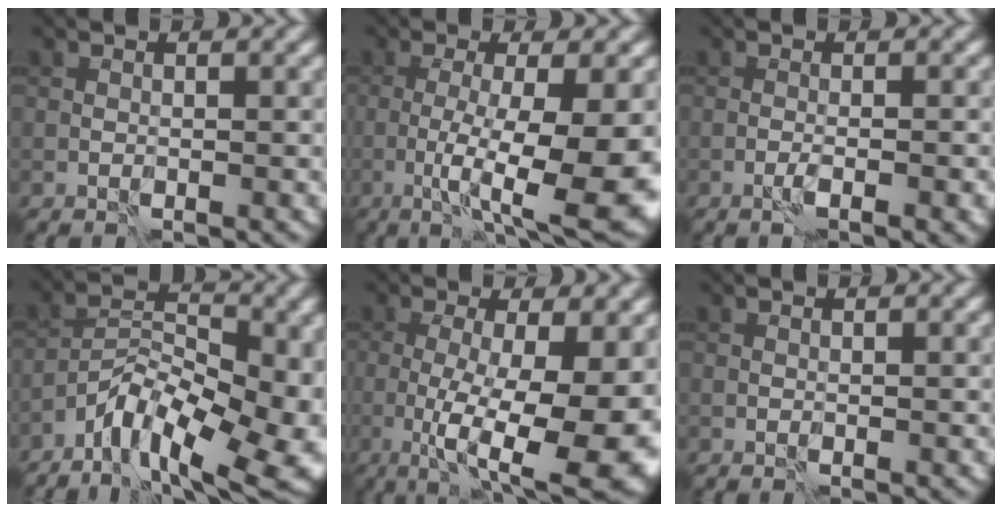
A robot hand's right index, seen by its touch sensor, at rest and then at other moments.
{"total": 11.0, "force": [-2.7, 2.3, 10.5], "torque": [-0.160, -0.012, -0.035]}
{"total": 2.4, "force": [-0.9, 0.5, 2.2], "torque": [-0.028, 0.006, -0.022]}
{"total": 12.3, "force": [-6.5, 5.7, 8.8], "torque": [-0.139, -0.003, -0.107]}
{"total": 12.6, "force": [-1.8, 3.6, 12.0], "torque": [-0.161, -0.011, -0.022]}
{"total": 0.0}